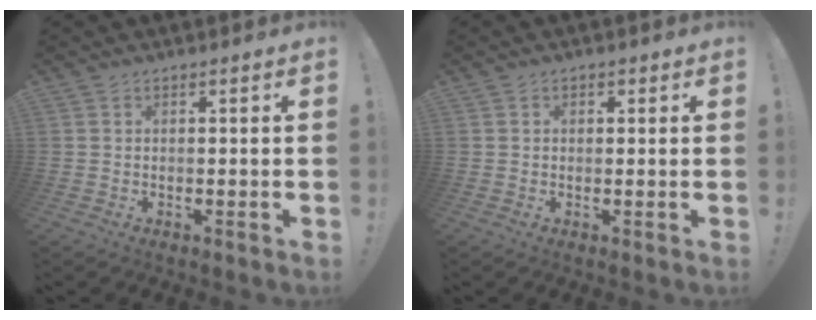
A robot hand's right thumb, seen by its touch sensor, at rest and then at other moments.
{"total": 1.1, "force": [0.1, 1.0, 0.4], "torque": [-0.001, 0.001, 0.001]}